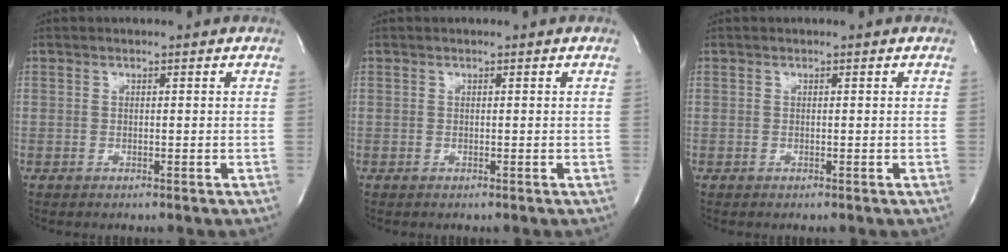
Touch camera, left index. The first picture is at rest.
{"total": 0.0}
{"total": 0.0}